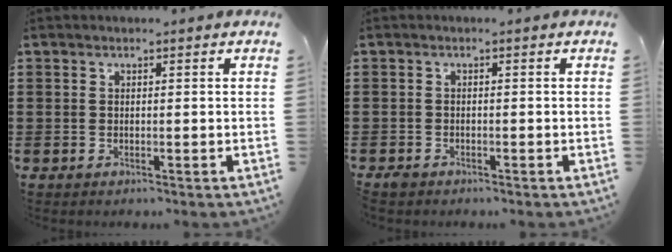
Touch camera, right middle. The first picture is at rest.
{"total": 0.9, "force": [-0.8, 0.4, 0.1], "torque": [-0.004, 0.000, -0.017]}